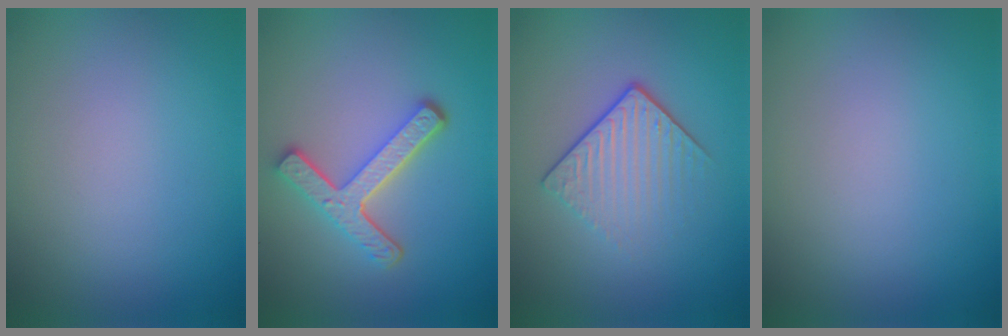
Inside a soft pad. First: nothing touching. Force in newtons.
{"total": 4.7, "press": 3.4, "slide": 3.2}
{"total": 4.1, "press": 2.7, "slide": 3.2}
{"total": 0.0}